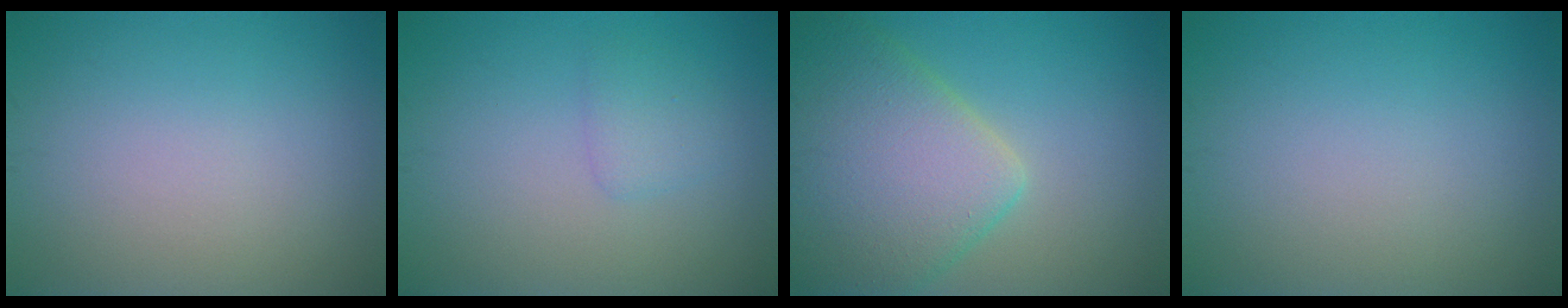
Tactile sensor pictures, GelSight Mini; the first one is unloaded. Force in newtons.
{"total": 1.5, "press": 1.4, "slide": 0.1}
{"total": 8.8, "press": 8.7, "slide": 0.5}
{"total": 0.0}